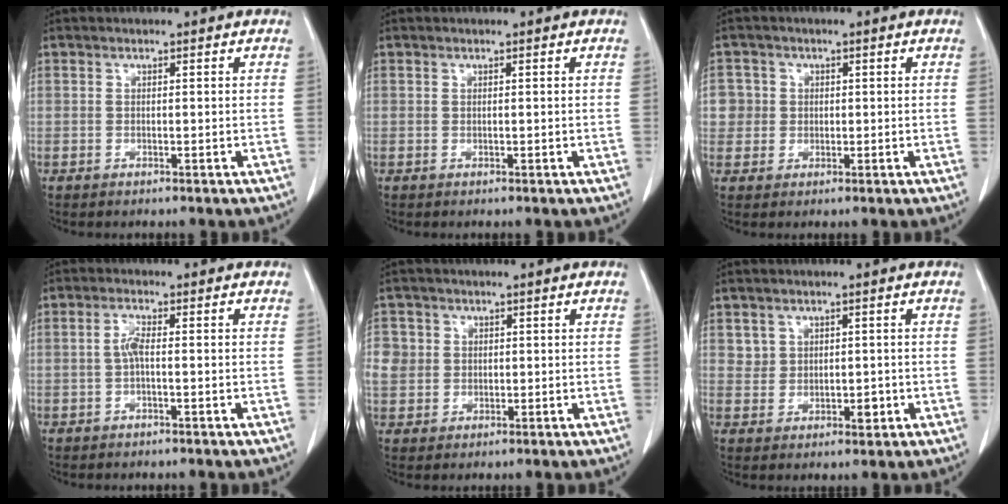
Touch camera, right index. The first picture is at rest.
{"total": 0.0}
{"total": 3.6, "force": [0.4, 3.5, 0.0], "torque": [0.015, 0.012, 0.009]}
{"total": 2.3, "force": [-0.2, 0.5, 2.2], "torque": [-0.044, 0.007, -0.005]}
{"total": 6.3, "force": [1.0, 6.0, 1.7], "torque": [-0.052, 0.018, 0.027]}
{"total": 3.1, "force": [0.7, 2.8, 1.1], "torque": [-0.009, -0.001, 0.017]}